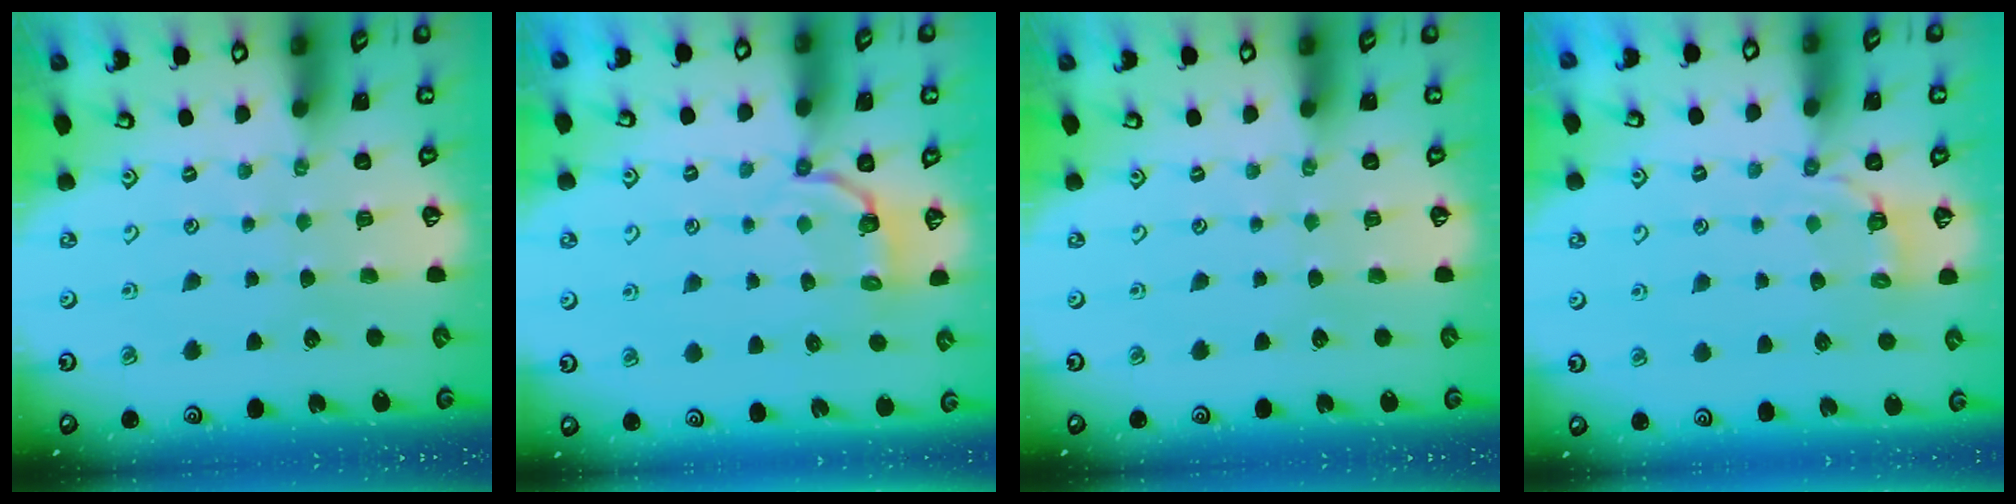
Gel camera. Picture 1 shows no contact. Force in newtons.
{"total": 3.5, "press": 1.7, "slide": 3.1}
{"total": 0.0}
{"total": 3.0, "press": 1.6, "slide": 2.5}